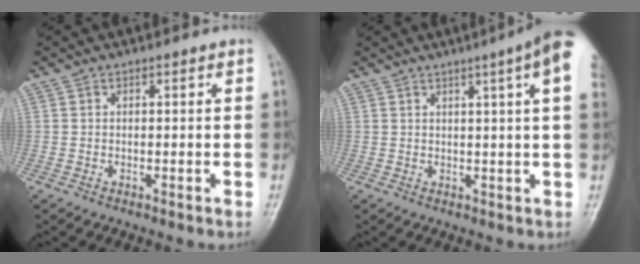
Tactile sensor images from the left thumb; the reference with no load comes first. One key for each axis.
{"total": 10.1, "fx": 4.9, "fy": 0.1, "fz": 8.8, "tx": -0.110, "ty": 0.002, "tz": 0.047}